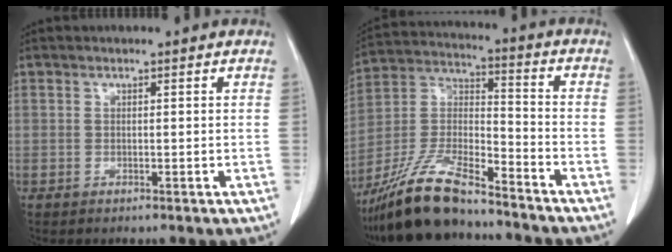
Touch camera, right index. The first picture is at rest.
{"total": 15.8, "force": [-13.1, 3.0, 8.4], "torque": [-0.179, -0.010, -0.245]}